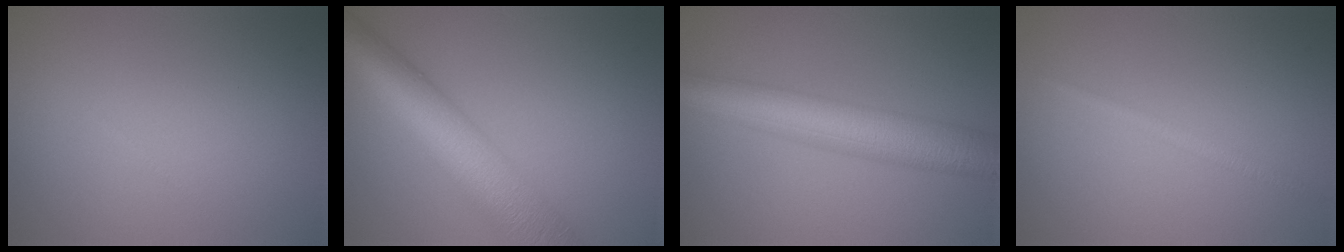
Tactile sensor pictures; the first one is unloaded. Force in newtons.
{"total": 10.6, "press": 10.6, "slide": 0.3}
{"total": 8.9, "press": 8.9, "slide": 0.2}
{"total": 1.2, "press": 1.2, "slide": 0.0}